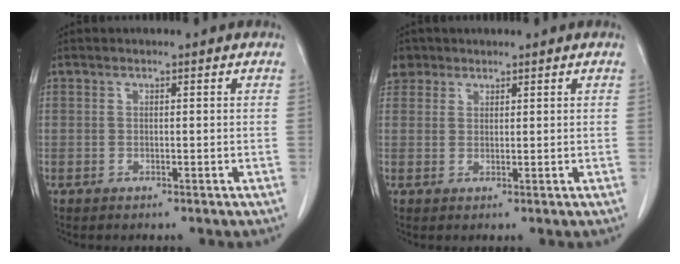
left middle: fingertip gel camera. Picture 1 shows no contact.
{"total": 4.0, "force": [2.7, 3.0, 0.4], "torque": [-0.005, 0.014, 0.051]}